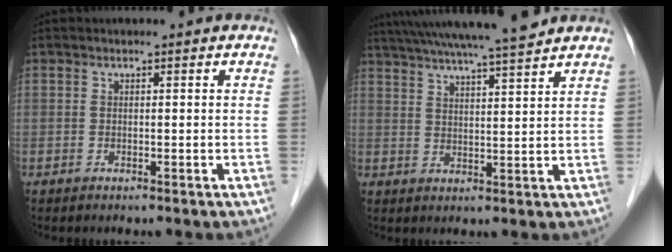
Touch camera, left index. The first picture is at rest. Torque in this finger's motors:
{"motor_torque": [0.20, -0.89, 0.95, 0.21]}